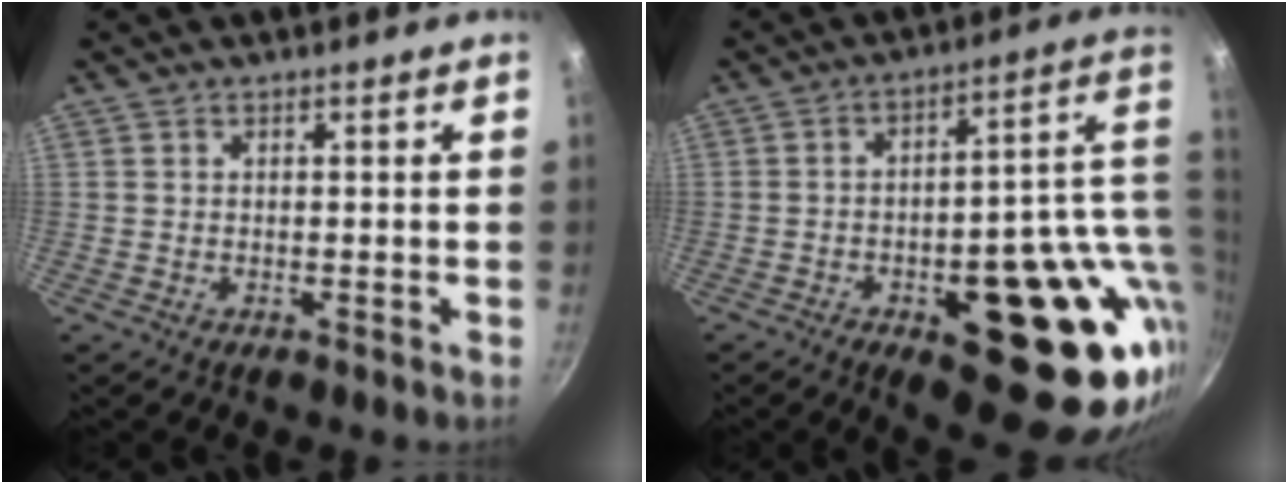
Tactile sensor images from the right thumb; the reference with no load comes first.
{"total": 24.8, "force": [-4.3, 10.5, 22.1], "torque": [-0.235, 0.005, -0.044]}